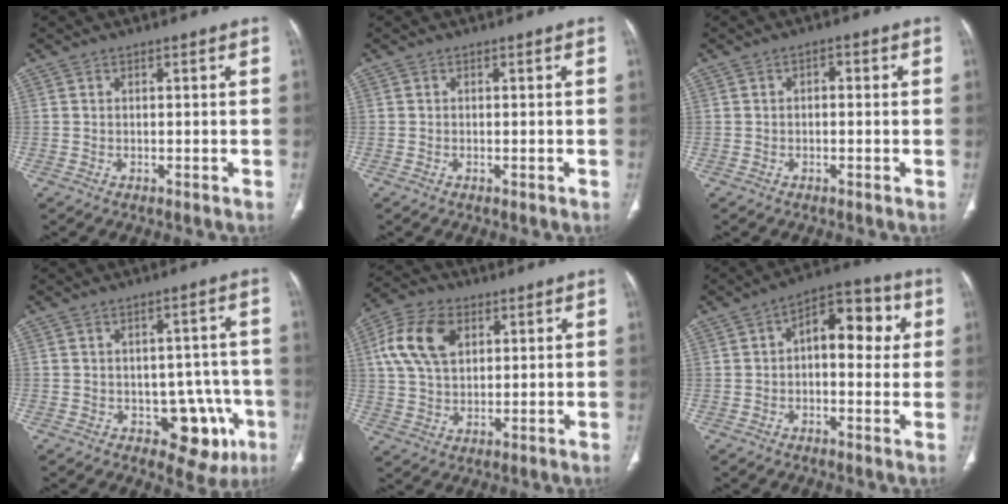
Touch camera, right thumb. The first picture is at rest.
{"total": 0.0}
{"total": 1.6, "force": [0.0, 1.0, 1.2], "torque": [-0.015, 0.008, -0.004]}
{"total": 10.2, "force": [-4.0, 6.6, 6.7], "torque": [-0.034, 0.022, -0.042]}
{"total": 12.1, "force": [3.9, 7.8, 8.3], "torque": [-0.155, 0.005, 0.073]}
{"total": 12.1, "force": [1.9, 6.7, 9.9], "torque": [-0.100, 0.028, 0.017]}